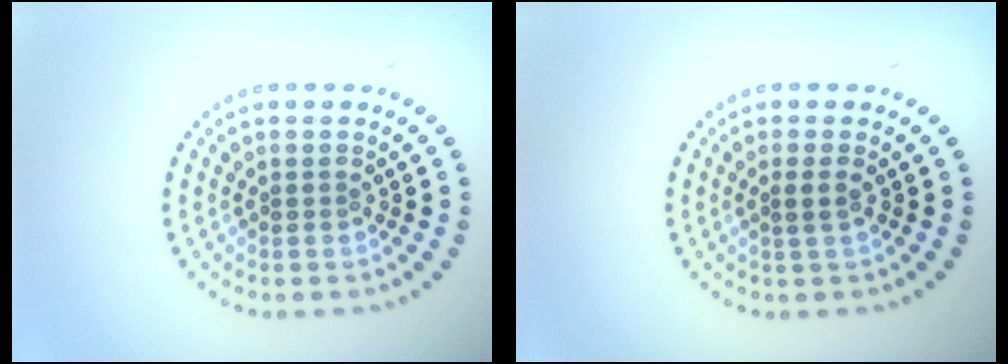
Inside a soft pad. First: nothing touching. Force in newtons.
{"total": 1.0, "press": 0.8, "slide": 0.5}